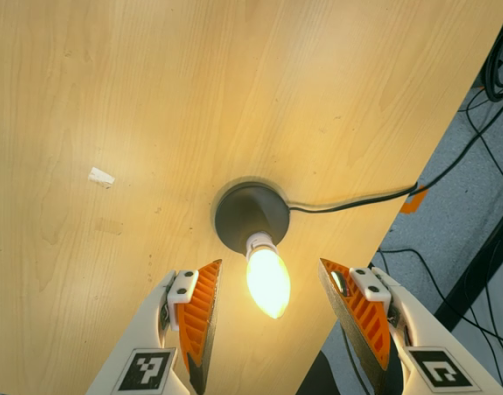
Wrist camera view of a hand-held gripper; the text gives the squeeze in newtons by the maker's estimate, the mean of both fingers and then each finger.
{"total": 0.0}